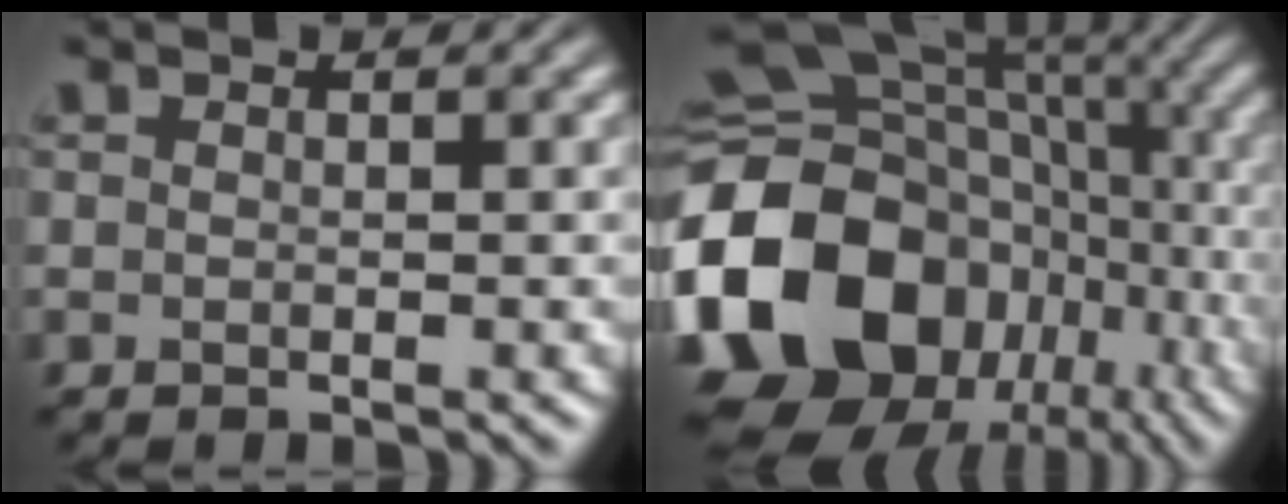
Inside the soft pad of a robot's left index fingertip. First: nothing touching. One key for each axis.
{"total": 17.9, "fx": -4.3, "fy": 14.4, "fz": 9.7, "tx": -0.231, "ty": 0.004, "tz": -0.086}